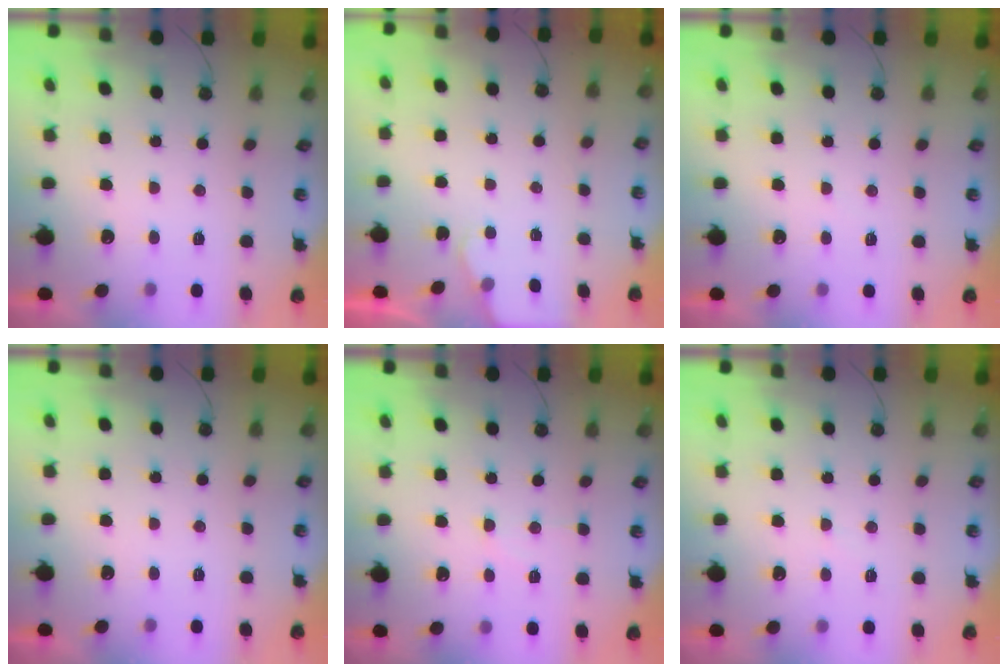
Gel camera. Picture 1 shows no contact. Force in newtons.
{"total": 1.7, "press": 1.6, "slide": 0.2}
{"total": 3.1, "press": 3.1, "slide": 0.3}
{"total": 0.0}
{"total": 7.7, "press": 7.6, "slide": 0.8}
{"total": 2.5, "press": 2.5, "slide": 0.3}